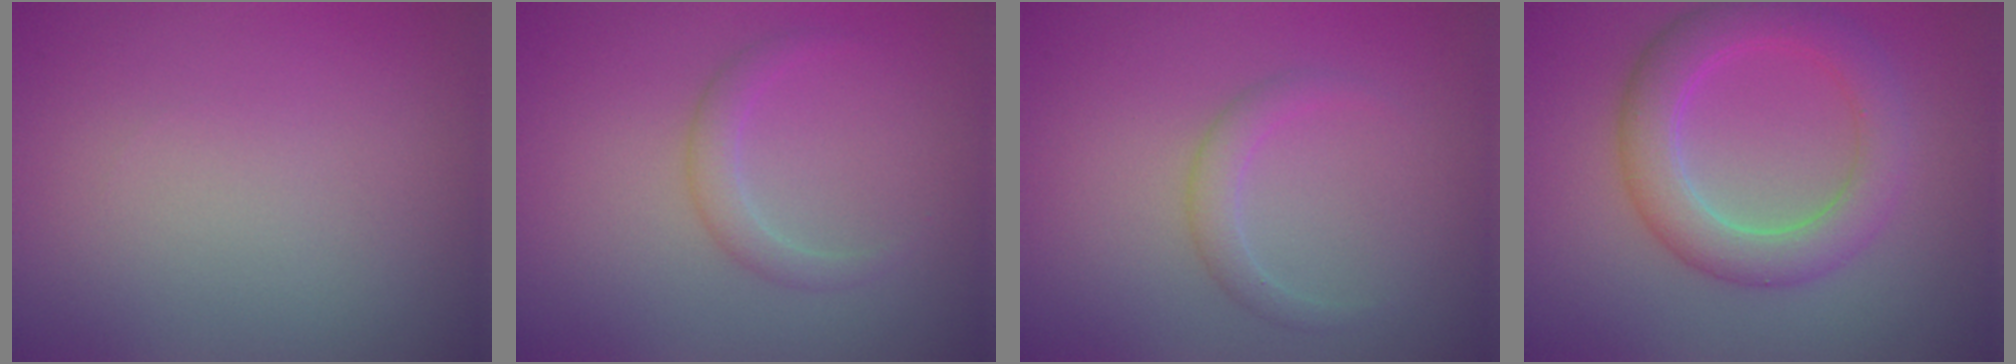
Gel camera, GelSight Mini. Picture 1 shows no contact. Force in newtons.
{"total": 1.7, "press": 1.7, "slide": 0.0}
{"total": 1.7, "press": 1.7, "slide": 0.1}
{"total": 5.1, "press": 5.1, "slide": 0.1}